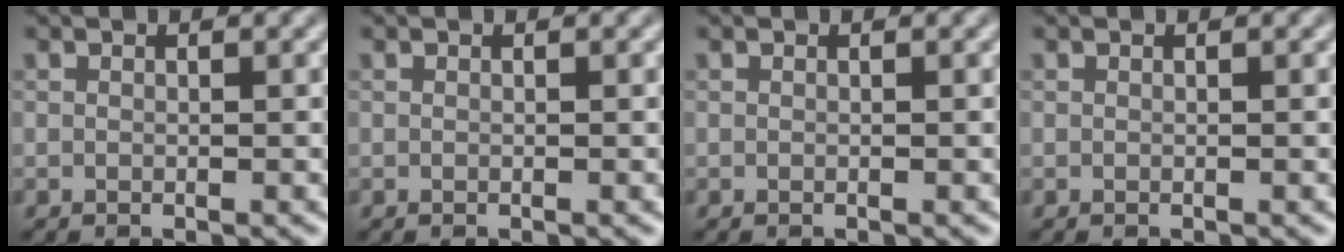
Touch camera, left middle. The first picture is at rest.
{"total": 0.0}
{"total": 0.0}
{"total": 0.0}